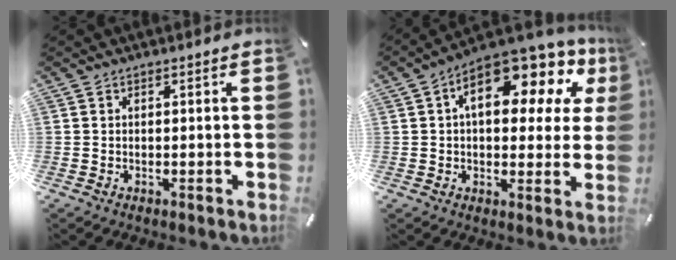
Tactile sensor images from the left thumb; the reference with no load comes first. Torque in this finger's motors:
{"motor_torque": [2.51, 2.50, 1.31, -0.44, 0.53]}